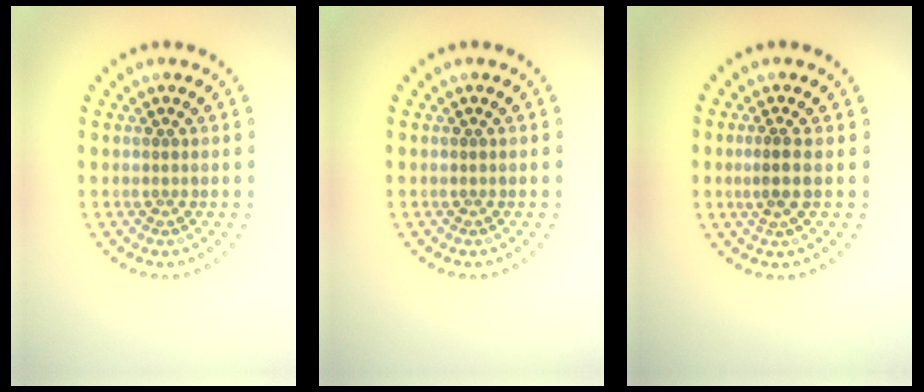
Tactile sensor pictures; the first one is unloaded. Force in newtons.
{"total": 0.0}
{"total": 1.5, "press": 1.0, "slide": 1.0}